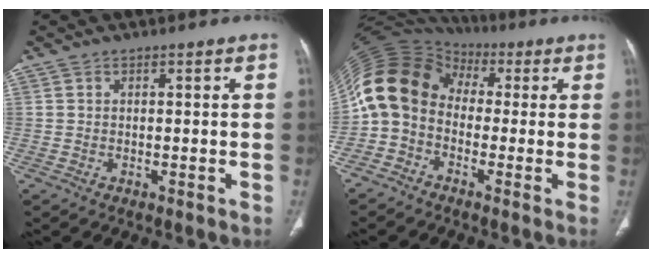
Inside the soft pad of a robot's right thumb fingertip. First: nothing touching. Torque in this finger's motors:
{"motor_torque": [2.15, 2.32, 1.12, -1.47, 0.13]}